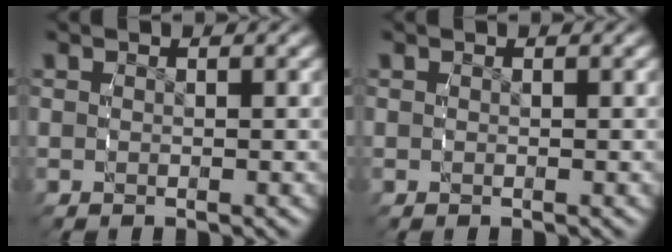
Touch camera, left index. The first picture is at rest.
{"total": 0.0}